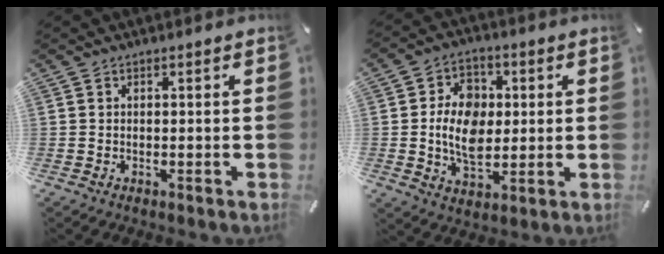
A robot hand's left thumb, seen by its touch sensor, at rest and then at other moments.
{"total": 11.2, "force": [0.1, 8.4, 7.4], "torque": [-0.146, 0.007, 0.000]}